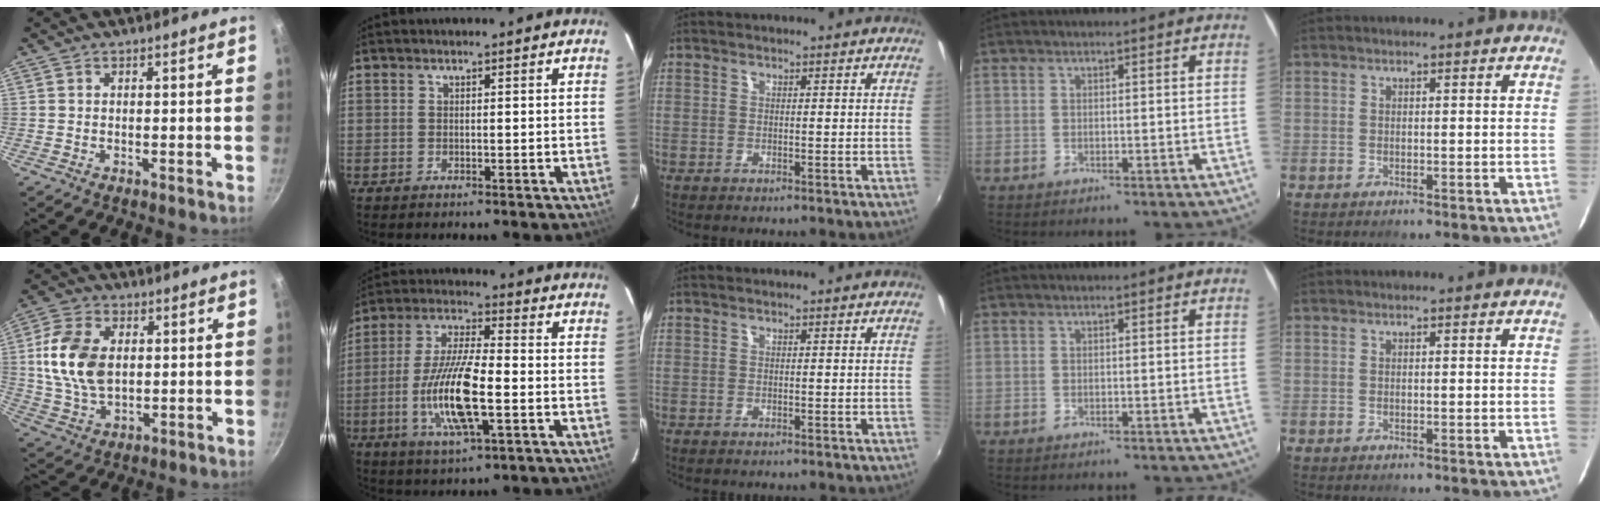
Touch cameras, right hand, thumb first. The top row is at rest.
{"thumb": {"total": 13.4, "force": [1.7, 8.8, 10.0], "torque": [-0.178, -0.002, 0.031]}, "index": {"total": 14.4, "force": [-3.6, 3.7, 13.4], "torque": [-0.274, -0.007, -0.069]}}